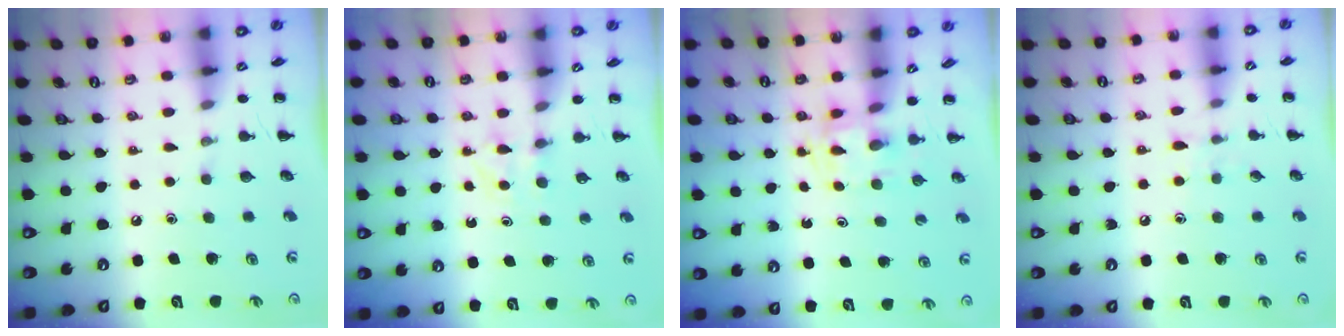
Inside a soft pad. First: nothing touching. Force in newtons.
{"total": 2.8, "press": 2.6, "slide": 1.0}
{"total": 2.5, "press": 2.1, "slide": 1.2}
{"total": 5.4, "press": 5.0, "slide": 2.2}